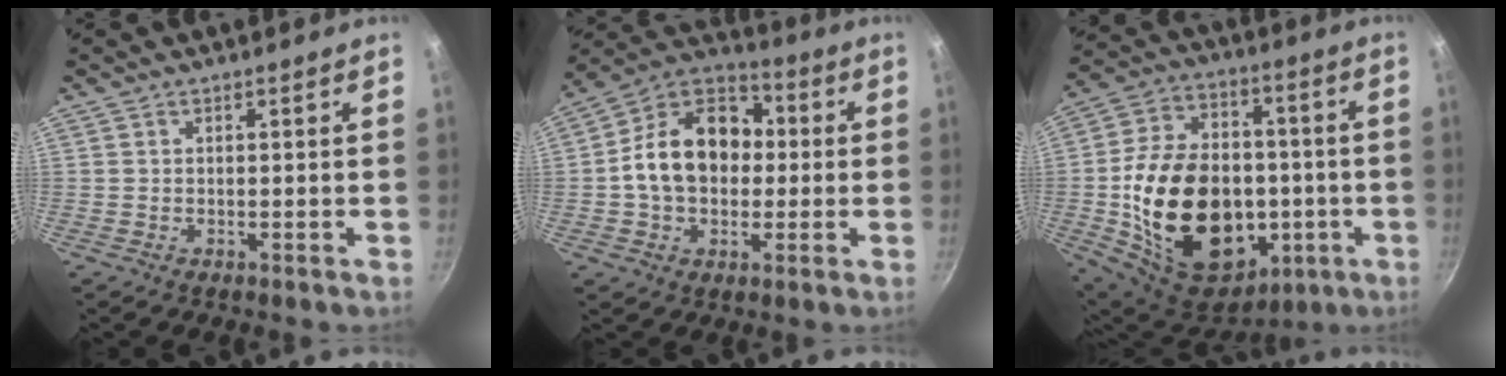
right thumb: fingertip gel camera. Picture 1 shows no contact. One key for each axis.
{"total": 17.3, "fx": 0.1, "fy": 13.0, "fz": 11.5, "tx": -0.159, "ty": 0.039, "tz": -0.017}
{"total": 30.5, "fx": -4.4, "fy": 21.0, "fz": 21.7, "tx": -0.354, "ty": 0.033, "tz": -0.051}